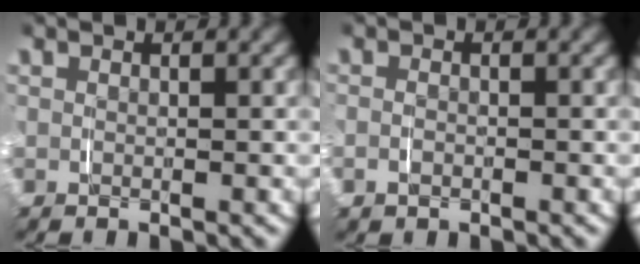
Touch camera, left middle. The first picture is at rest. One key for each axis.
{"total": 1.0, "fx": -0.4, "fy": 0.7, "fz": 0.6, "tx": -0.021, "ty": -0.003, "tz": -0.005}